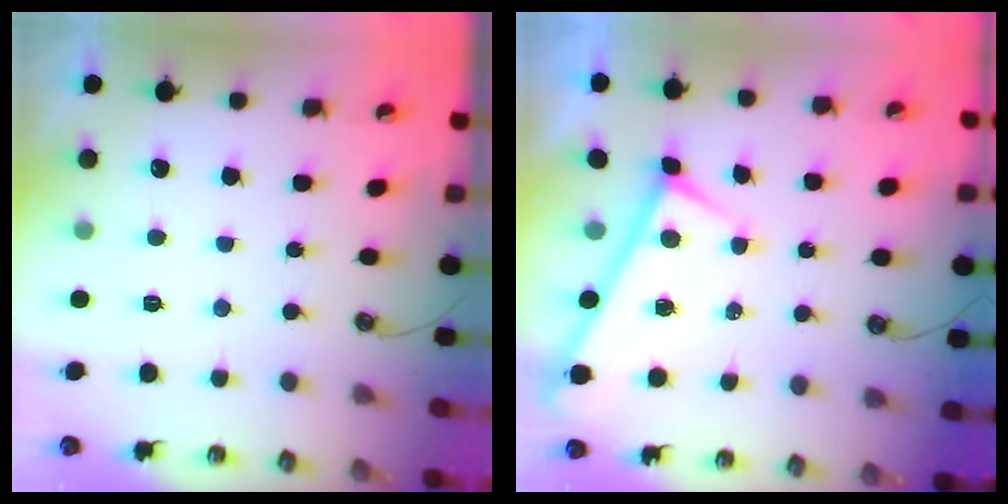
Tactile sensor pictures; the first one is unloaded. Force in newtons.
{"total": 0.0}